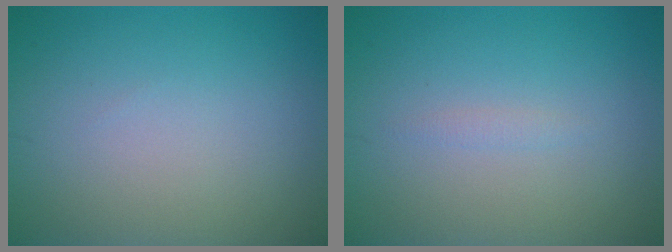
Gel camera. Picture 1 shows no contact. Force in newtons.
{"total": 0.6, "press": 0.6, "slide": 0.0}